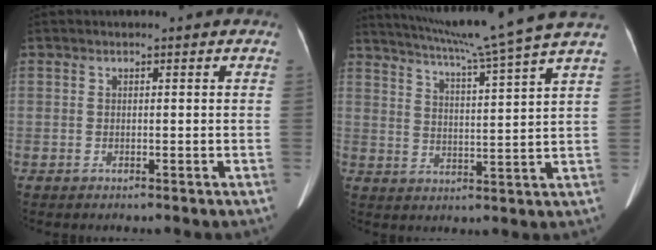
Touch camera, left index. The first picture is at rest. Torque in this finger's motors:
{"motor_torque": [0.53, -1.30, 0.01, 0.08]}